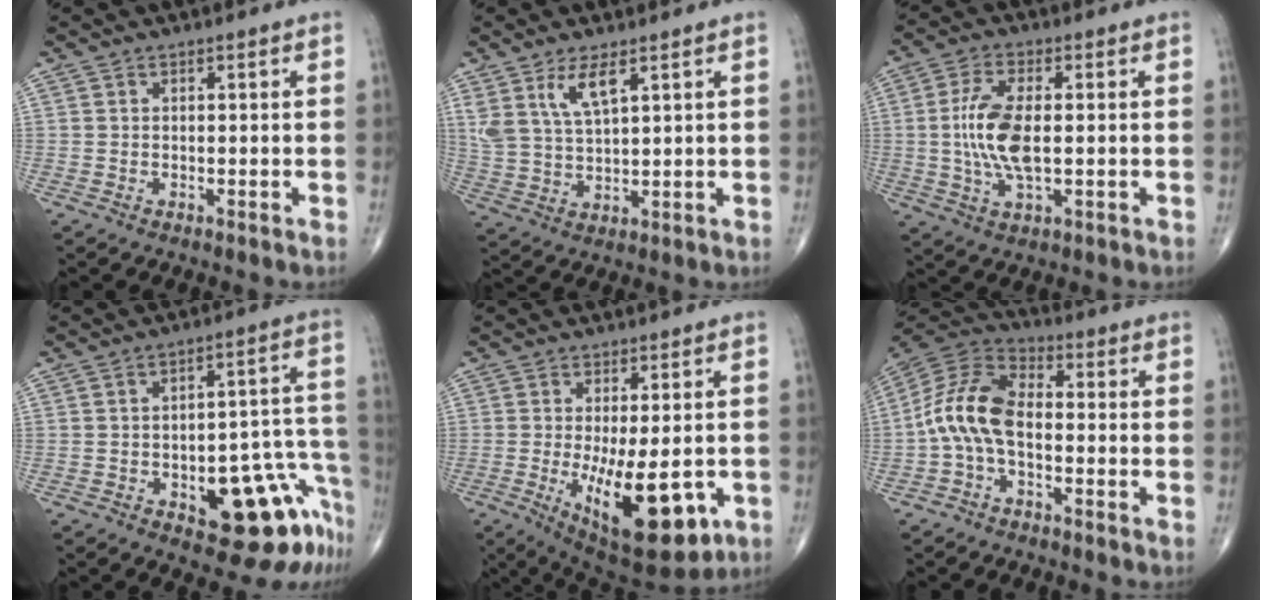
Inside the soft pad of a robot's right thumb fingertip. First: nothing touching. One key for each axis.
{"total": 7.2, "fx": 4.0, "fy": 2.4, "fz": 5.5, "tx": -0.112, "ty": -0.017, "tz": 0.089}
{"total": 10.1, "fx": -0.1, "fy": 4.1, "fz": 9.2, "tx": -0.202, "ty": -0.003, "tz": 0.000}
{"total": 15.7, "fx": -7.6, "fy": 6.4, "fz": 12.1, "tx": -0.080, "ty": 0.078, "tz": -0.085}
{"total": 15.7, "fx": -4.0, "fy": 6.0, "fz": 14.0, "tx": -0.213, "ty": -0.025, "tz": -0.040}
{"total": 11.1, "fx": -1.8, "fy": 6.0, "fz": 9.2, "tx": -0.184, "ty": 0.036, "tz": -0.048}